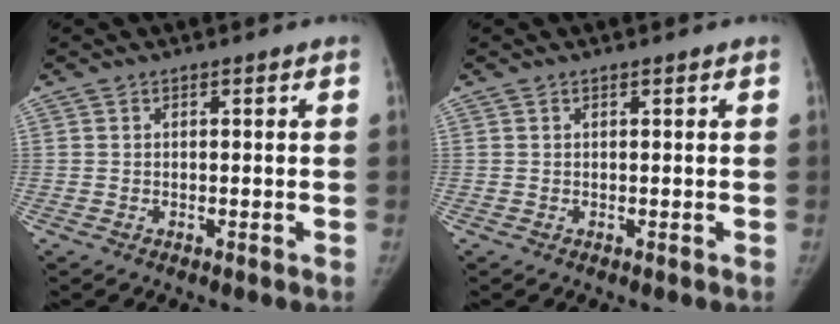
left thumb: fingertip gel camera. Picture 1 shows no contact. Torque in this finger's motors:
{"motor_torque": [0.32, 0.22, -0.08, -0.39, 0.03]}